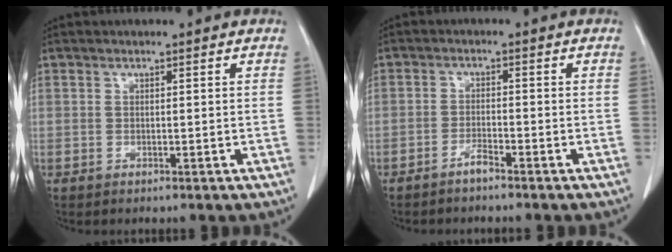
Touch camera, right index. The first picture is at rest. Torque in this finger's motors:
{"motor_torque": [0.05, -0.02, 0.00, 0.00]}